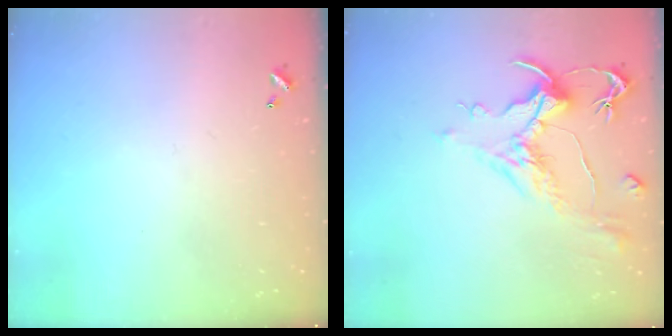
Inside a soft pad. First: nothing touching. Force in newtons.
{"total": 1.6, "press": 0.8, "slide": 1.5}